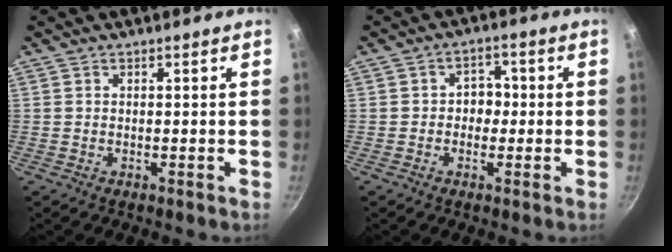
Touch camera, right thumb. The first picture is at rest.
{"total": 4.0, "force": [-0.4, 3.4, 2.2], "torque": [0.006, 0.011, -0.010]}